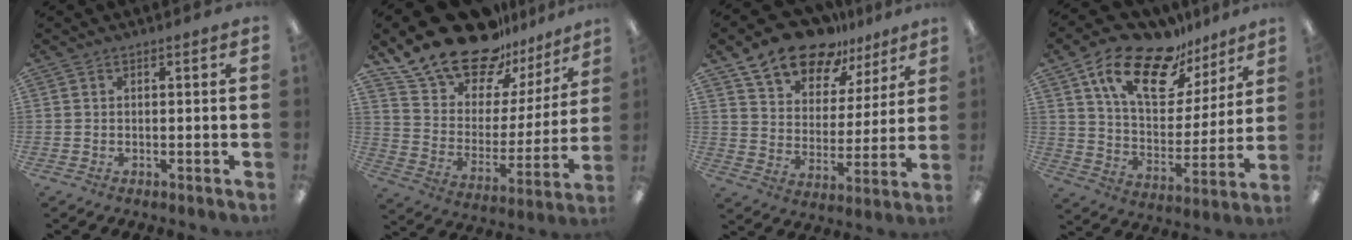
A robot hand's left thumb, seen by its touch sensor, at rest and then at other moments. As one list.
[{"total": 21.2, "force": [17.7, 9.2, 6.9], "torque": [-0.131, -0.135, 0.322]}, {"total": 15.6, "force": [11.8, 8.5, 5.7], "torque": [-0.102, -0.081, 0.213]}, {"total": 19.3, "force": [13.4, 8.8, 10.7], "torque": [-0.187, -0.082, 0.233]}]